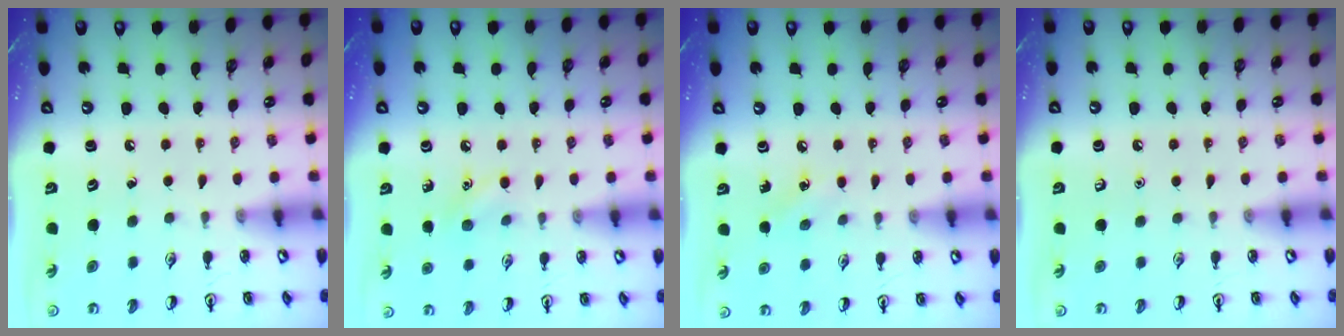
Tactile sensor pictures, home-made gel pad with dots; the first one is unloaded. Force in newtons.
{"total": 5.9, "press": 5.6, "slide": 1.8}
{"total": 5.7, "press": 5.5, "slide": 1.6}
{"total": 0.0}